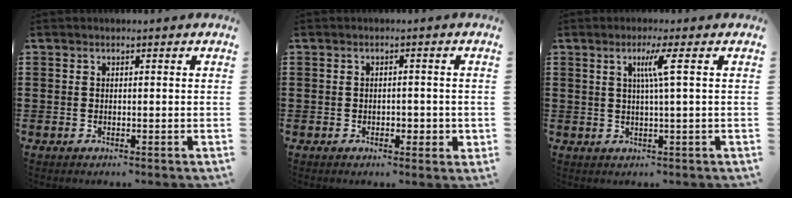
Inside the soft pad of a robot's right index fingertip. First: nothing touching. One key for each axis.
{"total": 1.7, "fx": -0.5, "fy": 1.1, "fz": 1.1, "tx": -0.022, "ty": 0.004, "tz": -0.012}
{"total": 4.2, "fx": 1.0, "fy": -0.5, "fz": 4.0, "tx": -0.078, "ty": -0.003, "tz": 0.011}